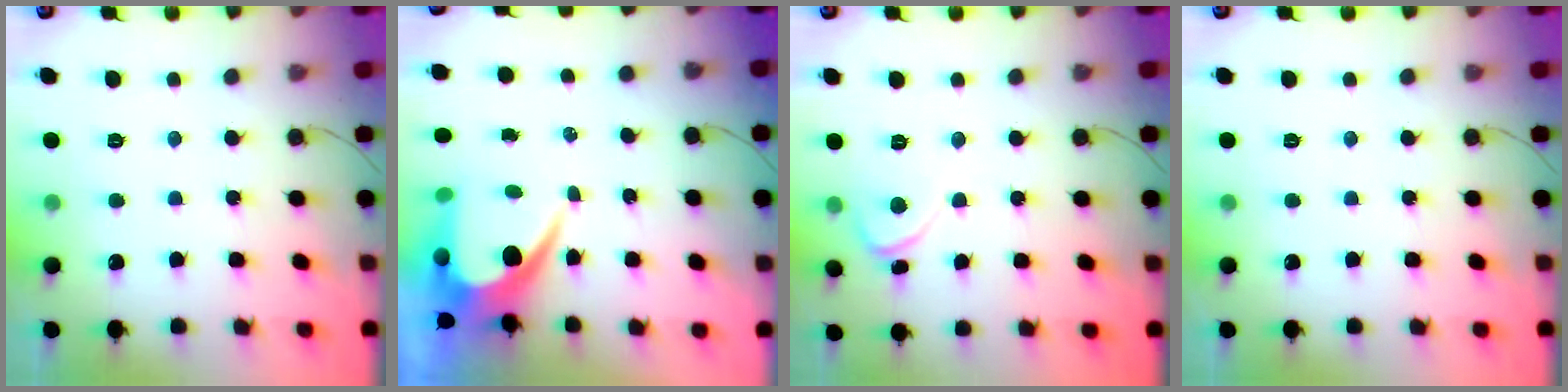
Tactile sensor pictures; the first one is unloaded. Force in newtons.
{"total": 8.7, "press": 8.7, "slide": 0.5}
{"total": 2.3, "press": 2.3, "slide": 0.1}
{"total": 0.0}